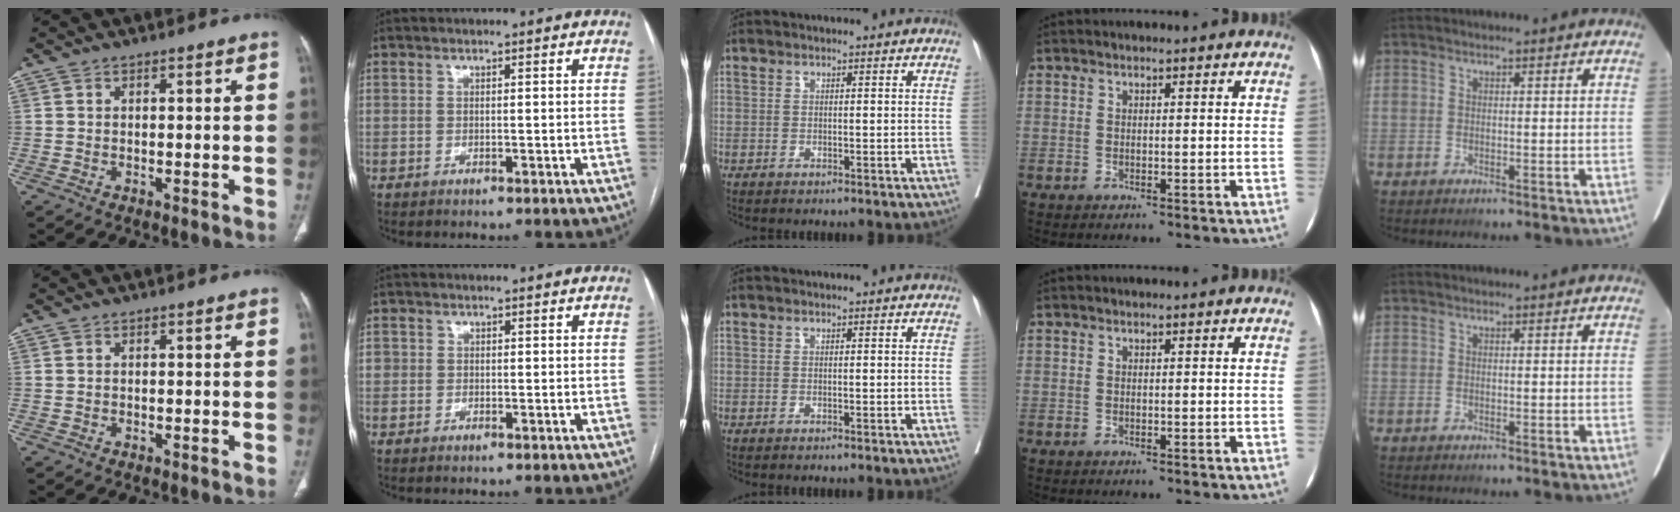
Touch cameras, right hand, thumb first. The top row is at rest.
{"index": {"total": 1.3, "force": [0.0, 1.2, 0.4], "torque": [0.000, 0.007, -0.001]}}